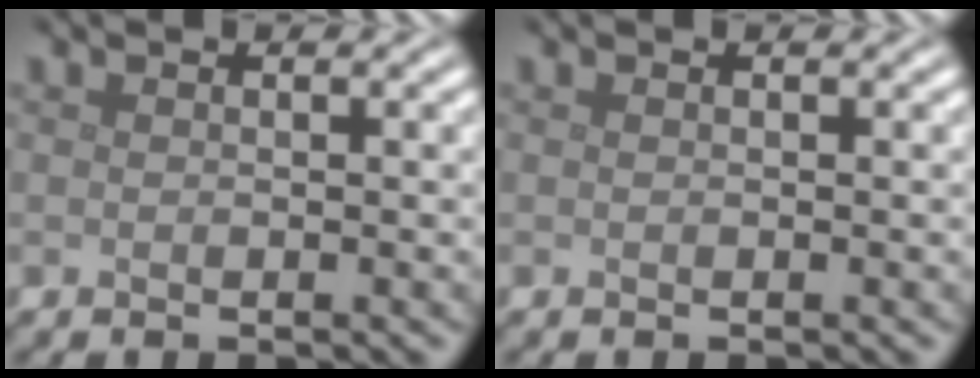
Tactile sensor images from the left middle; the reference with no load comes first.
{"total": 0.0}